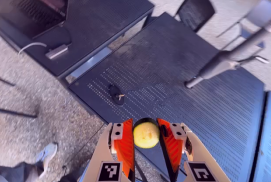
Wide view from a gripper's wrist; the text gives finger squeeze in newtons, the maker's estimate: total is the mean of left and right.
{"total": 10.8, "left": 10.7, "right": 10.9}